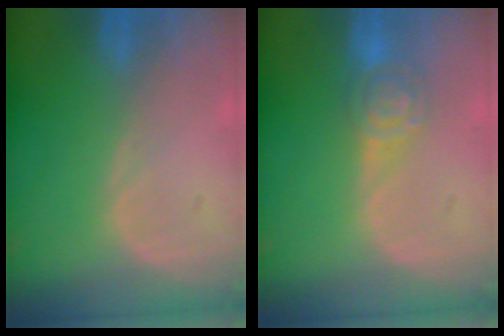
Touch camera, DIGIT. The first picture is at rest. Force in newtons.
{"total": 4.6, "press": 4.5, "slide": 0.8}